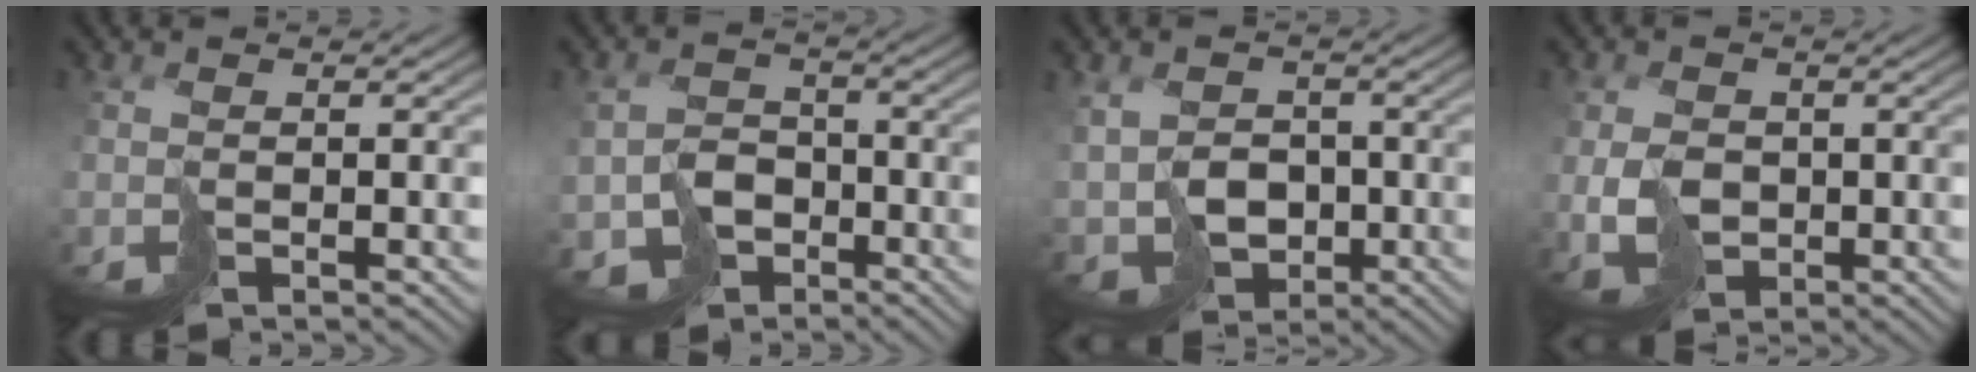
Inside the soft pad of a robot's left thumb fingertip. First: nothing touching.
{"total": 4.2, "force": [-1.9, 3.7, 0.5], "torque": [-0.008, -0.005, -0.033]}
{"total": 4.9, "force": [-0.2, 4.6, 1.8], "torque": [-0.039, -0.011, -0.001]}
{"total": 3.8, "force": [0.0, 3.3, 1.9], "torque": [-0.051, -0.010, 0.007]}